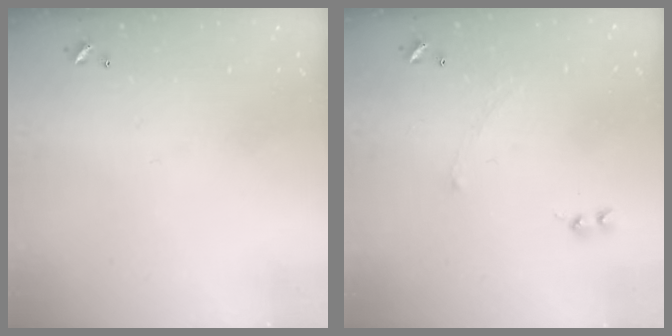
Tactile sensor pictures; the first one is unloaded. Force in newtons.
{"total": 2.1, "press": 2.0, "slide": 0.7}